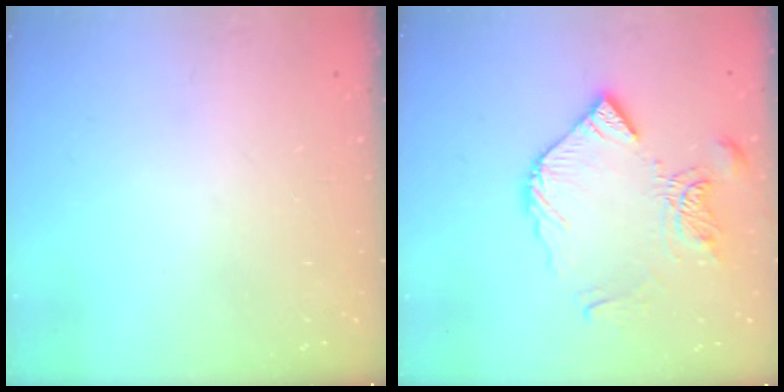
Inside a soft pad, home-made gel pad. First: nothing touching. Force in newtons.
{"total": 13.1, "press": 13.0, "slide": 1.1}